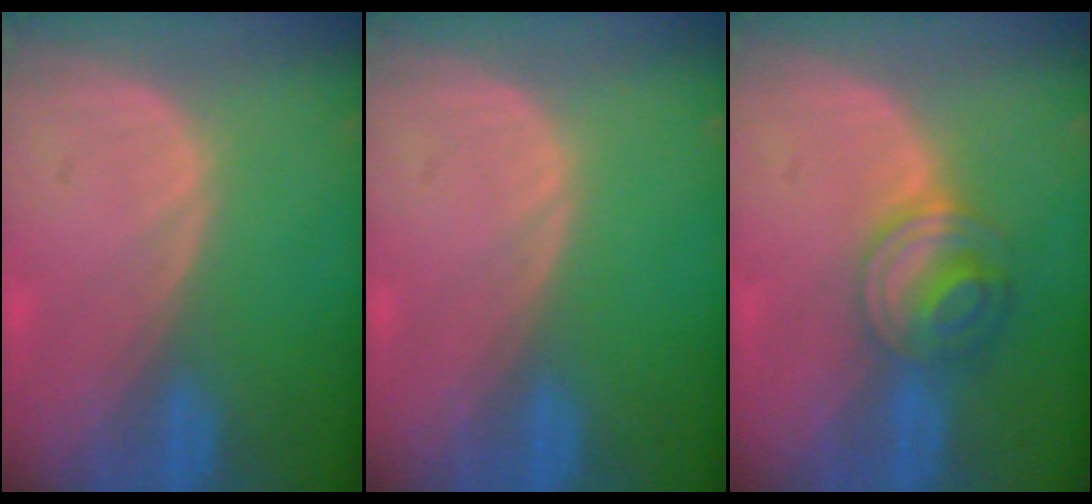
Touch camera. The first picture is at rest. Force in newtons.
{"total": 0.0}
{"total": 6.1, "press": 5.4, "slide": 2.8}